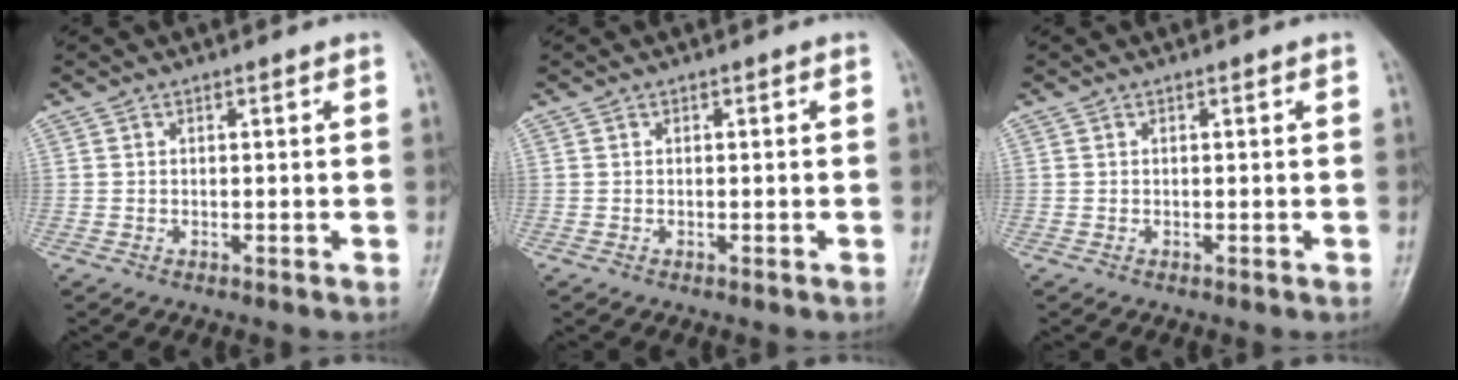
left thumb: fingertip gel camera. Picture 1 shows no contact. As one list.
[{"total": 0.0}, {"total": 0.0}]